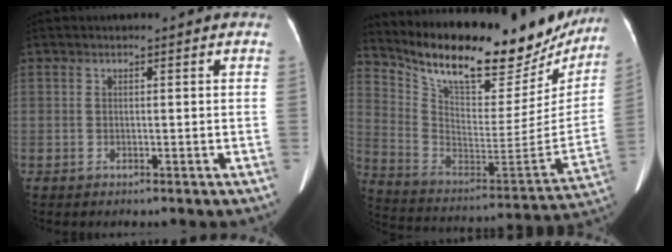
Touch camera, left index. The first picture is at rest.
{"total": 28.9, "force": [23.7, 9.8, 13.3], "torque": [-0.229, -0.022, 0.340]}